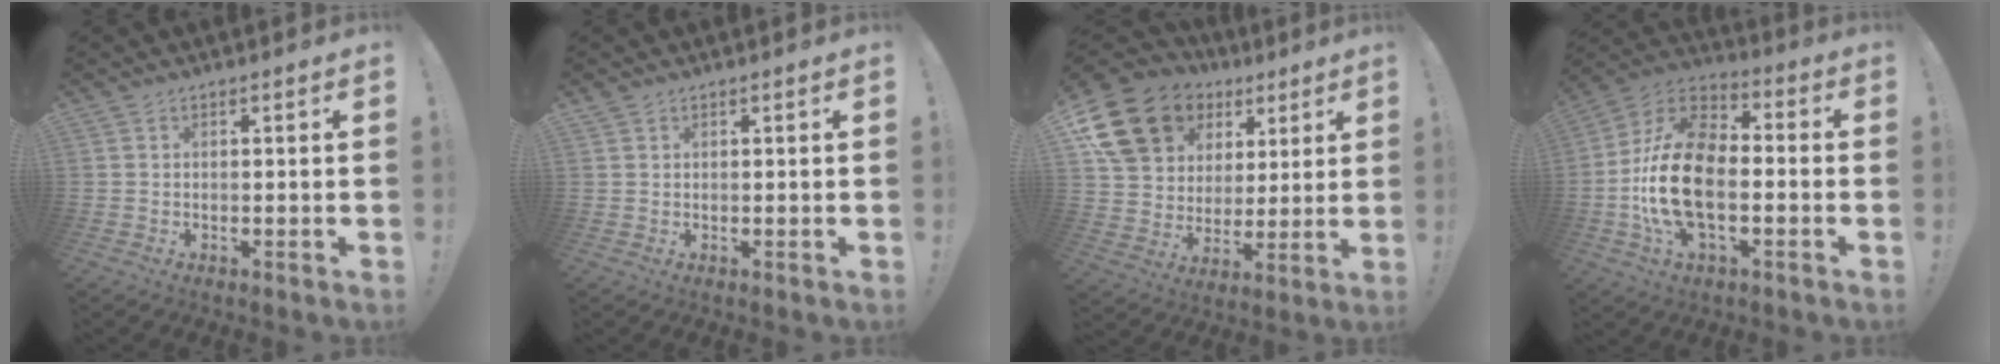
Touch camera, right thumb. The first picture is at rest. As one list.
[{"total": 1.0, "force": [0.8, 0.5, 0.2], "torque": [0.000, -0.002, 0.015]}, {"total": 18.9, "force": [10.6, 13.8, 7.5], "torque": [-0.138, -0.045, 0.225]}, {"total": 20.7, "force": [-3.7, 12.0, 16.4], "torque": [-0.315, 0.027, -0.054]}]